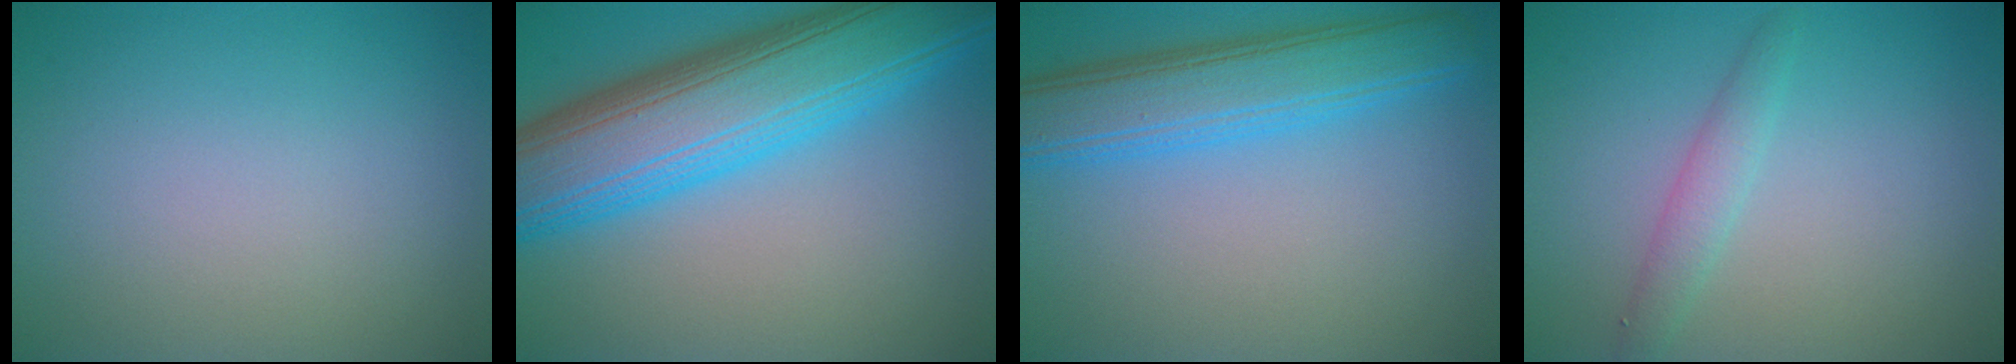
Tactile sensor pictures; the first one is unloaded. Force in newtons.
{"total": 12.4, "press": 12.4, "slide": 0.2}
{"total": 6.3, "press": 6.3, "slide": 0.1}
{"total": 1.9, "press": 1.9, "slide": 0.1}